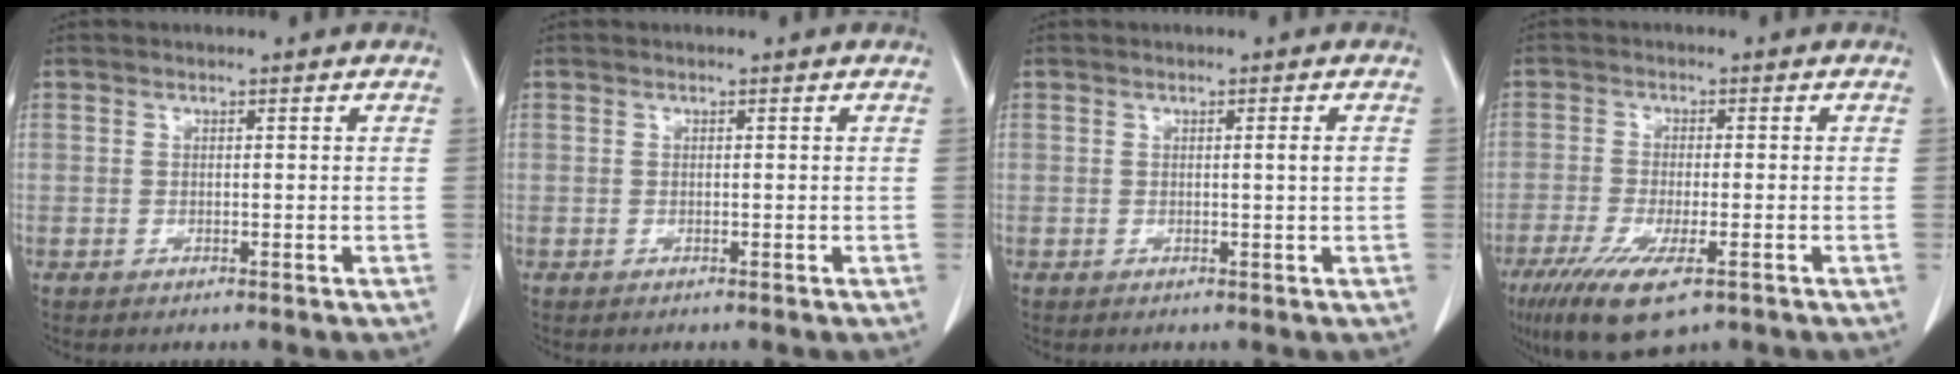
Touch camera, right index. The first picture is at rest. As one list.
[{"total": 0.0}, {"total": 1.3, "force": [0.1, -0.3, 1.2], "torque": [-0.020, 0.000, 0.001]}, {"total": 10.3, "force": [-6.1, 2.5, 7.9], "torque": [-0.142, -0.027, -0.099]}]